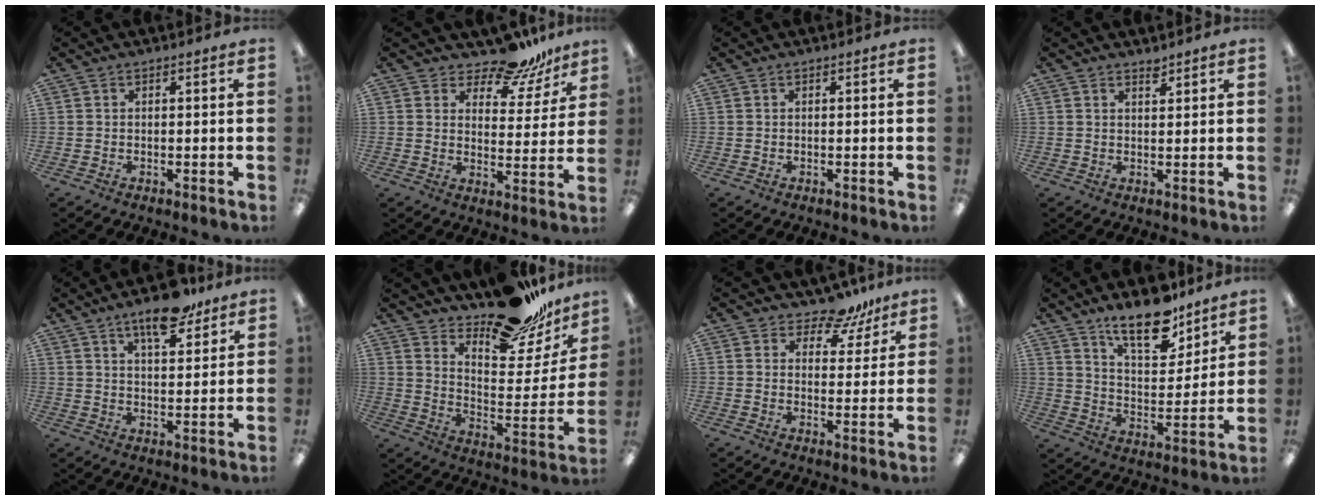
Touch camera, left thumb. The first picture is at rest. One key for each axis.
{"total": 11.4, "fx": 9.8, "fy": 4.2, "fz": 3.9, "tx": -0.067, "ty": -0.069, "tz": 0.181}
{"total": 0.0}
{"total": 1.9, "fx": 1.8, "fy": 0.6, "fz": 0.5, "tx": -0.004, "ty": -0.007, "tz": 0.031}
{"total": 10.7, "fx": 7.7, "fy": 3.6, "fz": 6.4, "tx": -0.094, "ty": -0.039, "tz": 0.131}
{"total": 19.2, "fx": 16.3, "fy": 6.7, "fz": 7.6, "tx": -0.108, "ty": -0.123, "tz": 0.284}
{"total": 7.9, "fx": 6.7, "fy": 3.6, "fz": 2.2, "tx": -0.030, "ty": -0.047, "tz": 0.119}
{"total": 15.4, "fx": 11.9, "fy": 6.0, "fz": 7.7, "tx": -0.120, "ty": -0.072, "tz": 0.207}